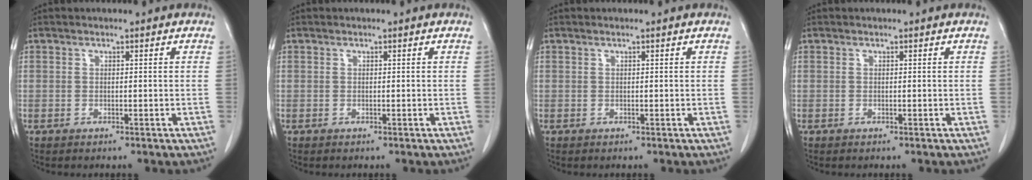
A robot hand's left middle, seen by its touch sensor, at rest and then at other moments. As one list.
[{"total": 0.0}, {"total": 0.0}, {"total": 0.0}]